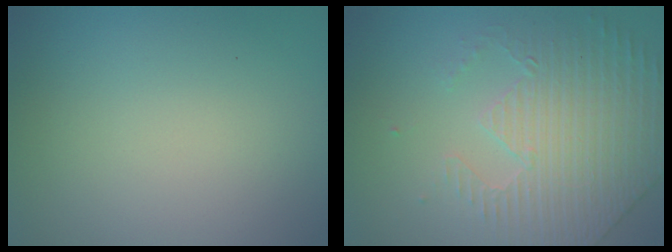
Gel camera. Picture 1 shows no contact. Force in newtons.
{"total": 4.5, "press": 3.6, "slide": 2.8}